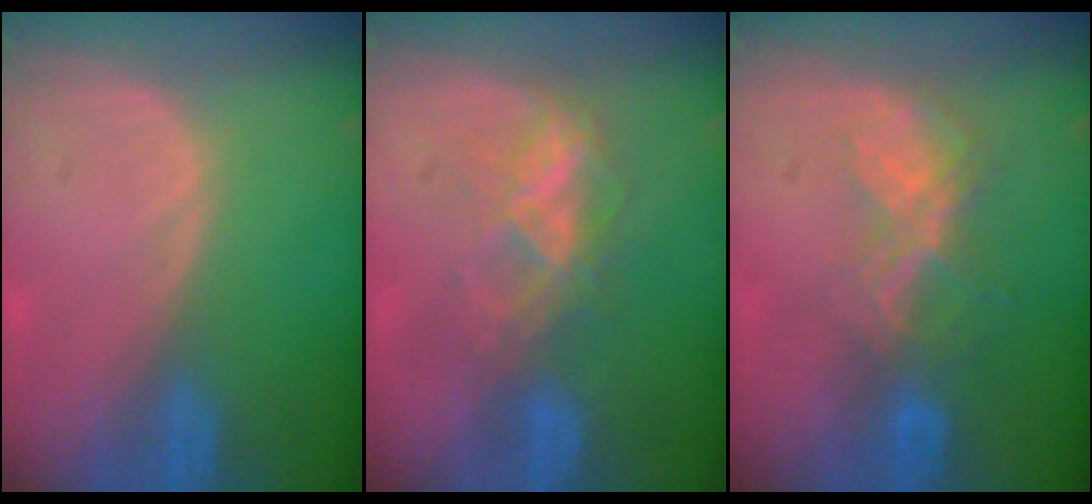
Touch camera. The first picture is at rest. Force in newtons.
{"total": 5.8, "press": 5.6, "slide": 1.6}
{"total": 6.6, "press": 5.8, "slide": 3.2}